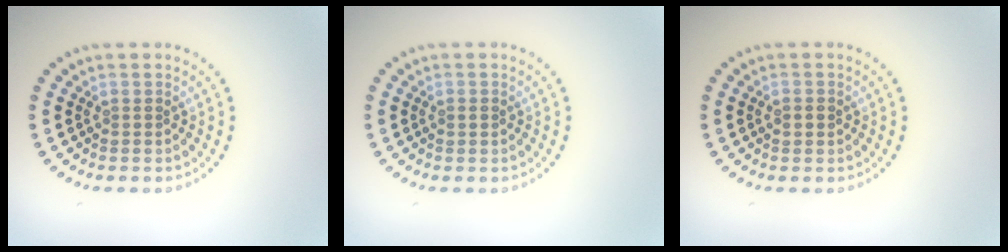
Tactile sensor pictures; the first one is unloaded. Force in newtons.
{"total": 0.8, "press": 0.8, "slide": 0.2}
{"total": 1.4, "press": 1.4, "slide": 0.0}